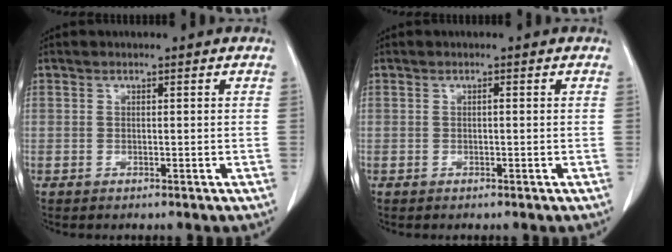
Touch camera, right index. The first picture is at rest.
{"total": 0.0}